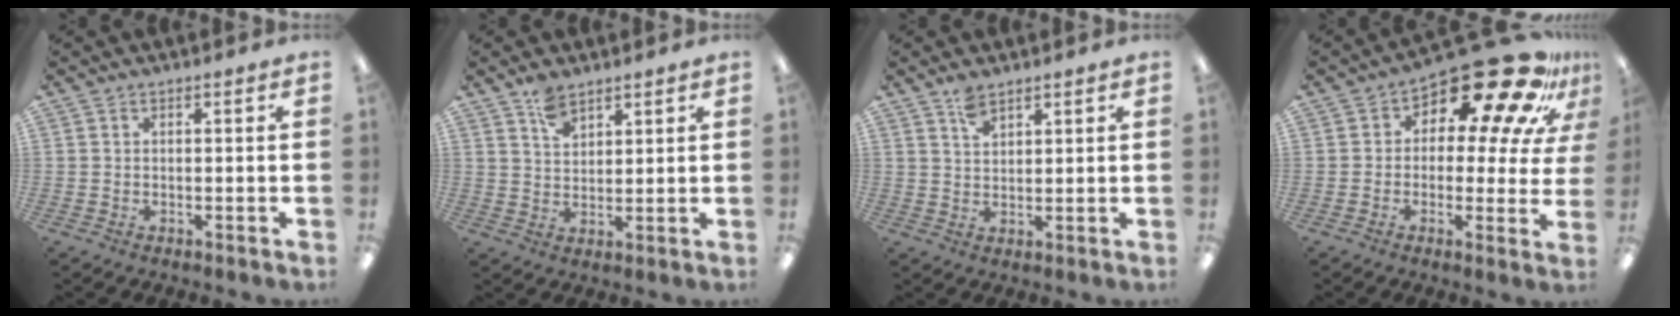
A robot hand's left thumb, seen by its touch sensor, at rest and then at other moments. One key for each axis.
{"total": 5.3, "fx": 4.1, "fy": 2.6, "fz": 2.2, "tx": -0.036, "ty": -0.017, "tz": 0.075}
{"total": 3.8, "fx": 3.0, "fy": 1.5, "fz": 1.7, "tx": -0.032, "ty": -0.008, "tz": 0.055}
{"total": 20.0, "fx": 12.9, "fy": 8.1, "fz": 13.0, "tx": -0.178, "ty": -0.088, "tz": 0.209}